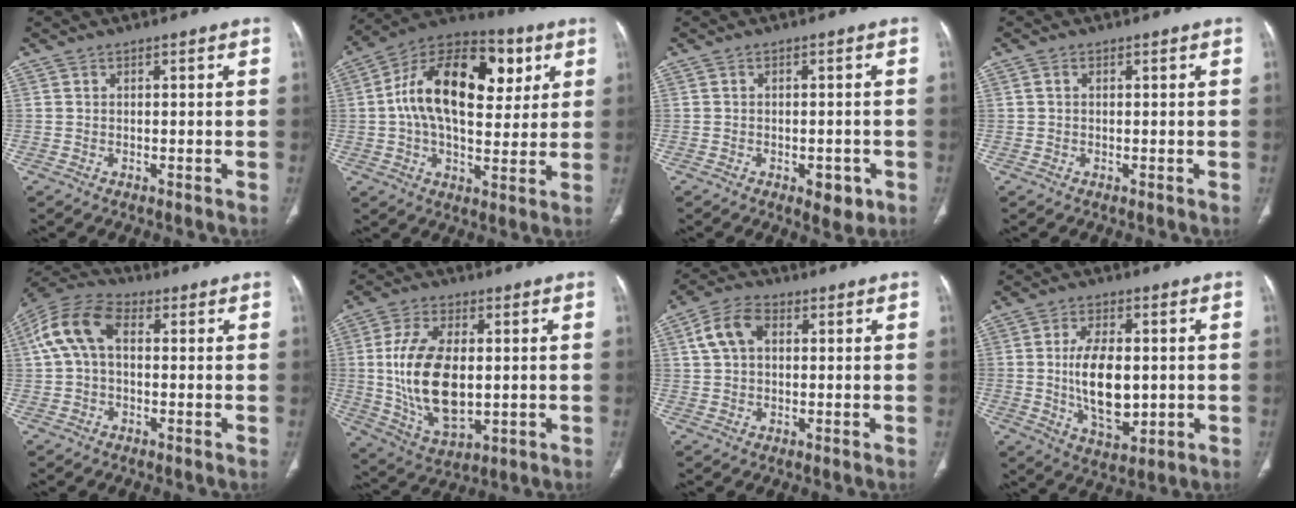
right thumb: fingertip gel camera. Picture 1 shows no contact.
{"total": 22.3, "force": [4.9, 12.8, 17.5], "torque": [-0.261, 0.012, 0.066]}
{"total": 4.3, "force": [-1.9, 2.4, 3.1], "torque": [-0.023, 0.003, -0.018]}
{"total": 0.7, "force": [0.1, 0.5, 0.4], "torque": [-0.008, 0.005, 0.002]}
{"total": 10.7, "force": [1.6, 6.7, 8.2], "torque": [-0.167, 0.035, 0.021]}
{"total": 16.7, "force": [0.4, 9.0, 14.0], "torque": [-0.265, -0.012, 0.020]}
{"total": 7.2, "force": [1.8, 4.8, 5.1], "torque": [-0.099, 0.019, 0.030]}
{"total": 12.4, "force": [-0.3, 6.7, 10.4], "torque": [-0.168, -0.010, 0.005]}